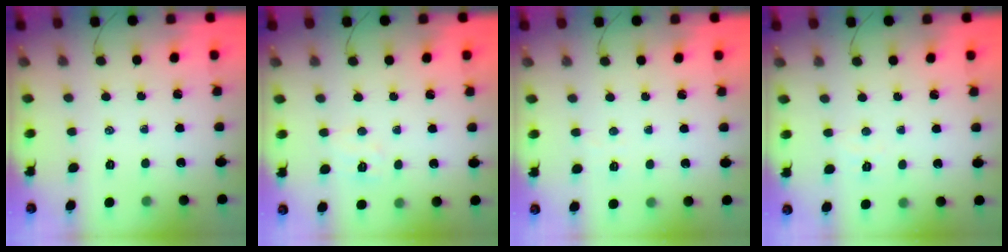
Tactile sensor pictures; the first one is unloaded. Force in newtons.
{"total": 4.5, "press": 4.4, "slide": 1.2}
{"total": 2.9, "press": 2.8, "slide": 0.6}
{"total": 3.1, "press": 3.0, "slide": 0.7}